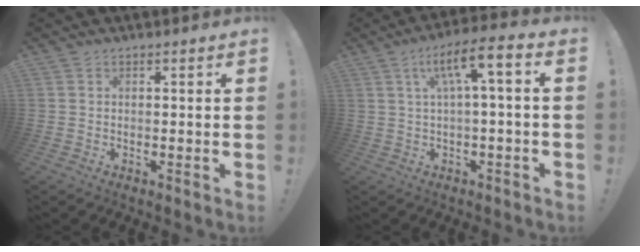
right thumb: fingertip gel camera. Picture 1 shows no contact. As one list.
[{"total": 10.4, "force": [2.1, 2.3, 9.9], "torque": [-0.161, -0.005, 0.029]}]